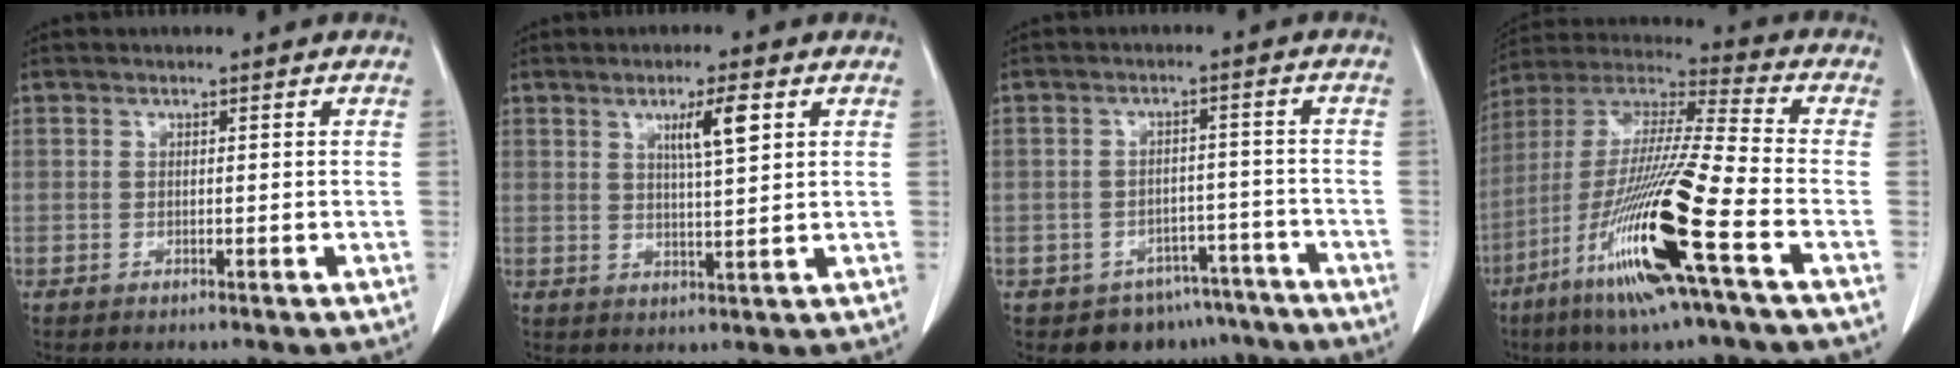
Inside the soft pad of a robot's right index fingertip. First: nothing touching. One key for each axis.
{"total": 5.3, "fx": 2.3, "fy": 0.3, "fz": 4.8, "tx": -0.078, "ty": 0.000, "tz": 0.039}
{"total": 9.1, "fx": -6.8, "fy": 5.9, "fz": 1.3, "tx": 0.003, "ty": 0.028, "tz": -0.081}
{"total": 20.4, "fx": -8.5, "fy": -0.1, "fz": 18.6, "tx": -0.396, "ty": -0.041, "tz": -0.171}